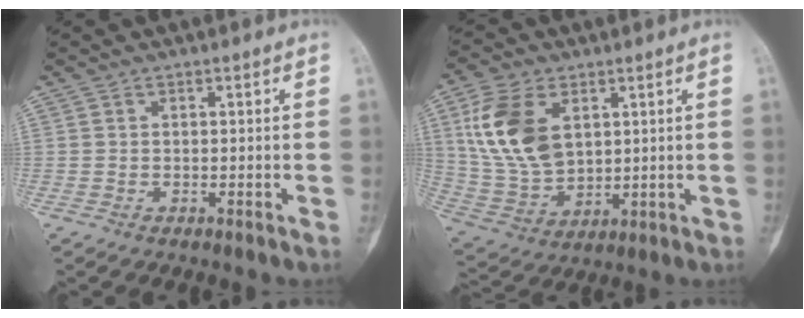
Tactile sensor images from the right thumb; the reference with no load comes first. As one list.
[{"total": 15.4, "force": [4.5, 9.8, 11.0], "torque": [-0.204, -0.012, 0.100]}]